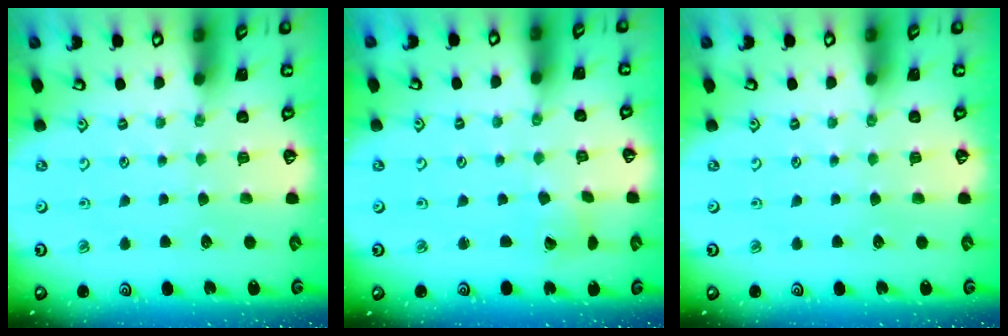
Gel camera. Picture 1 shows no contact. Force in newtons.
{"total": 2.2, "press": 2.2, "slide": 0.2}
{"total": 0.0}